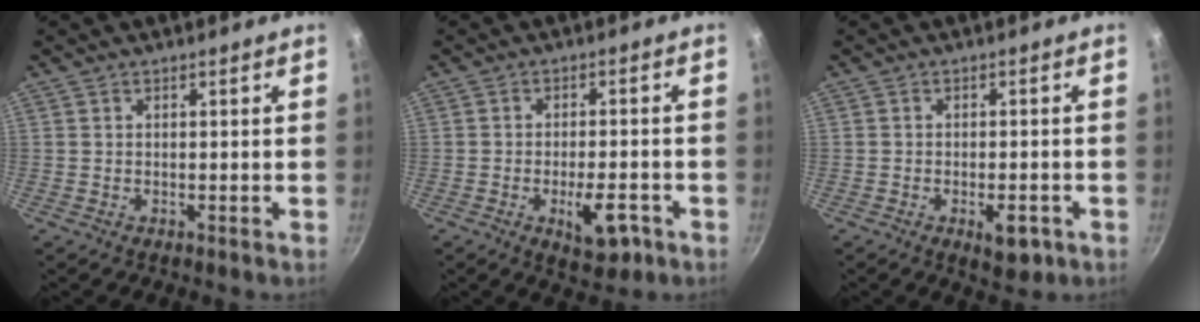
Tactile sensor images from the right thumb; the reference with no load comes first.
{"total": 7.7, "force": [-3.2, 3.4, 6.1], "torque": [-0.066, 0.014, -0.040]}
{"total": 5.2, "force": [-2.2, 2.5, 4.1], "torque": [-0.043, 0.014, -0.024]}